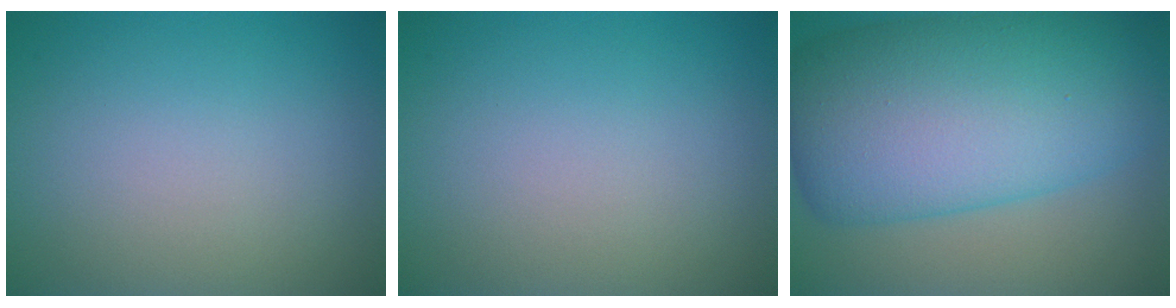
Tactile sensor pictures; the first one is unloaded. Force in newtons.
{"total": 0.0}
{"total": 14.1, "press": 14.1, "slide": 0.1}